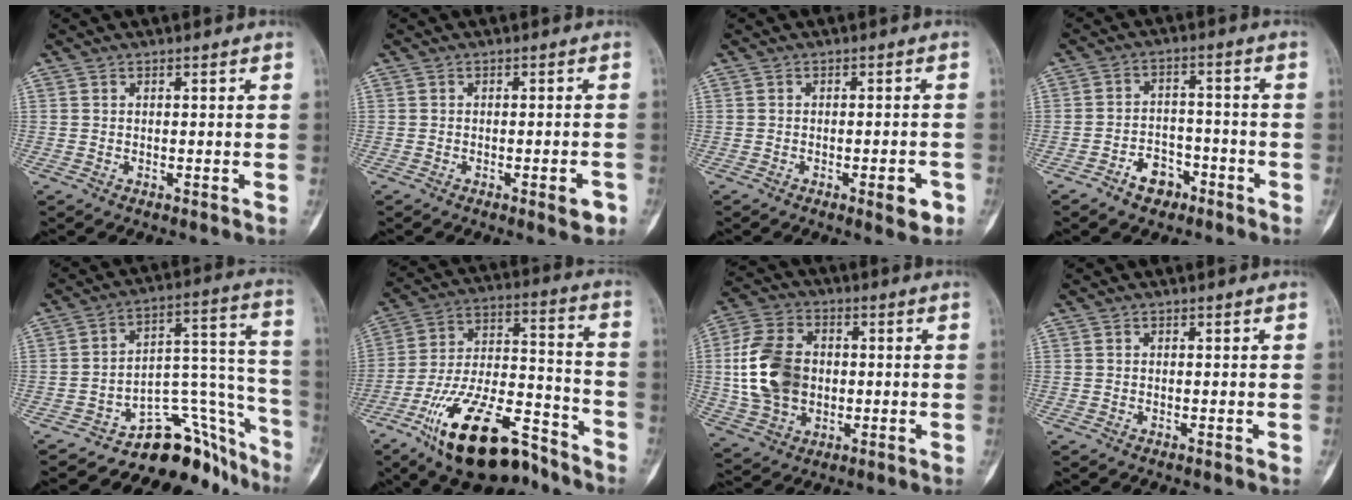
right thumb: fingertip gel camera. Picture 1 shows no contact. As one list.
[{"total": 3.2, "force": [-1.6, 1.2, 2.6], "torque": [-0.023, 0.009, -0.017]}, {"total": 4.3, "force": [-1.9, 1.6, 3.5], "torque": [-0.030, 0.009, -0.021]}, {"total": 6.2, "force": [-3.9, 4.1, 2.4], "torque": [-0.013, 0.038, -0.062]}, {"total": 17.4, "force": [-13.7, 8.0, 7.2], "torque": [-0.027, 0.161, -0.195]}, {"total": 22.9, "force": [-14.8, 9.4, 14.8], "torque": [-0.258, 0.083, -0.254]}, {"total": 15.2, "force": [0.3, 11.2, 10.2], "torque": [-0.179, 0.010, 0.008]}, {"total": 0.0}]